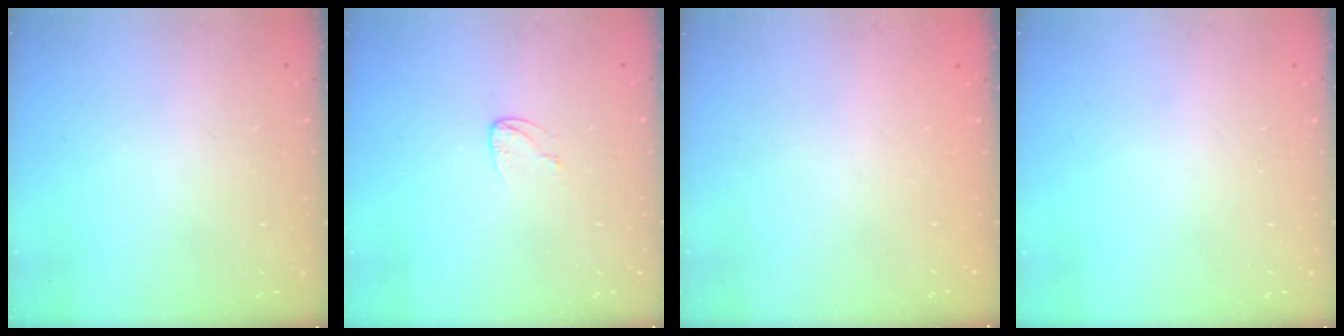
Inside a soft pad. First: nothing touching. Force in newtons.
{"total": 3.7, "press": 3.7, "slide": 0.3}
{"total": 0.0}
{"total": 0.0}